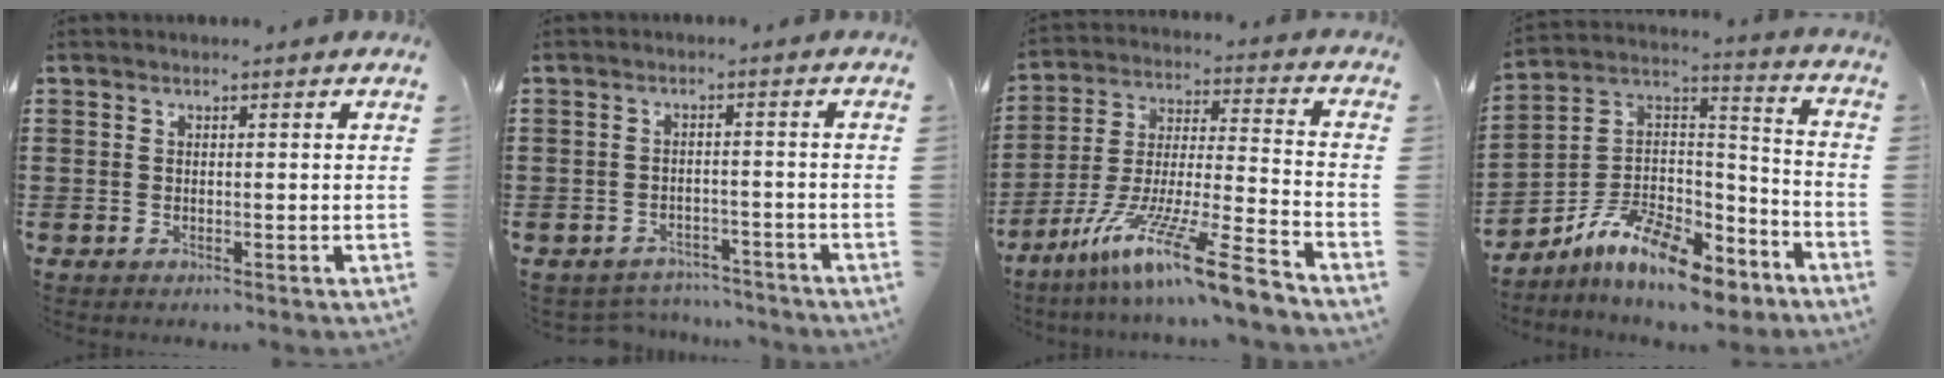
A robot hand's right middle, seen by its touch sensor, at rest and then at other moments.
{"total": 3.0, "force": [-3.0, 0.3, 0.0], "torque": [-0.006, -0.002, -0.065]}
{"total": 14.3, "force": [-11.0, -0.2, 9.2], "torque": [-0.164, 0.011, -0.202]}
{"total": 11.1, "force": [-9.1, 3.3, 5.4], "torque": [-0.114, 0.019, -0.183]}